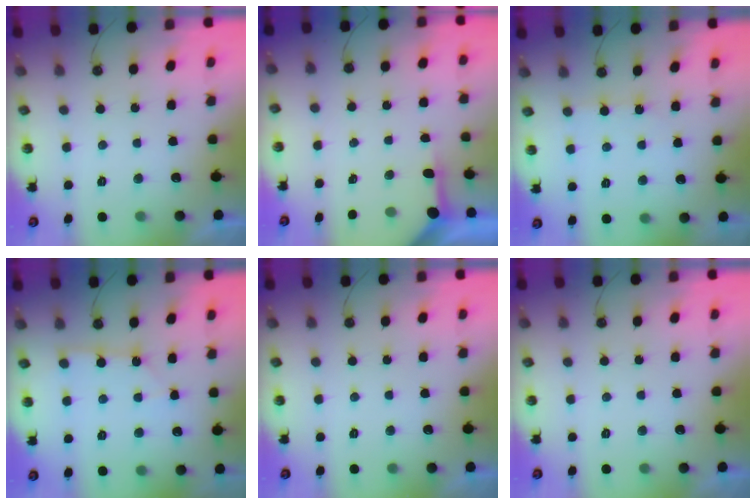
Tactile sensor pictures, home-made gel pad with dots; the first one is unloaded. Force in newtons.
{"total": 3.9, "press": 3.9, "slide": 0.2}
{"total": 2.0, "press": 2.0, "slide": 0.3}
{"total": 1.9, "press": 1.9, "slide": 0.3}
{"total": 0.0}
{"total": 0.0}